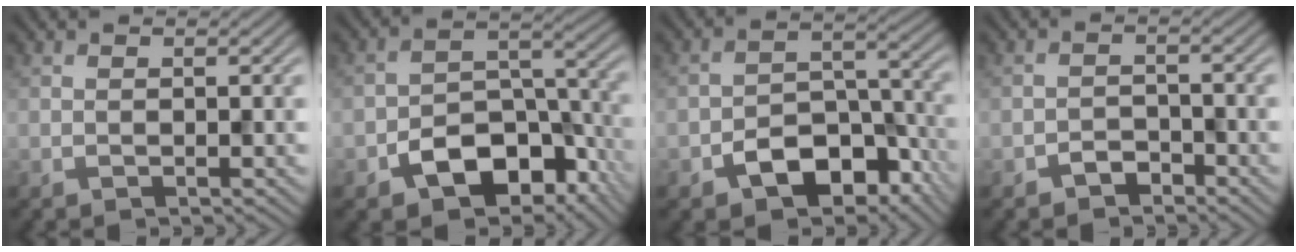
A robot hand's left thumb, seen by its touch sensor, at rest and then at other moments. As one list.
[{"total": 11.0, "force": [-5.9, 6.6, 6.6], "torque": [-0.105, -0.018, -0.100]}, {"total": 9.6, "force": [-5.2, 5.7, 5.6], "torque": [-0.085, -0.015, -0.089]}, {"total": 2.3, "force": [-1.8, 1.2, 0.8], "torque": [-0.008, 0.006, -0.036]}]